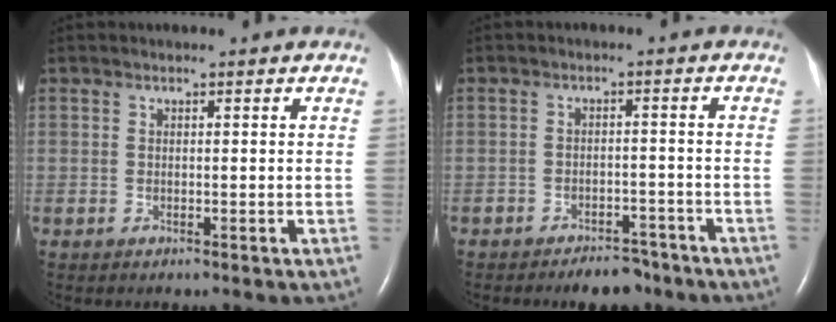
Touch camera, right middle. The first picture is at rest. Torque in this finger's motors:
{"motor_torque": [0.10, -0.10, 0.02, 0.02]}